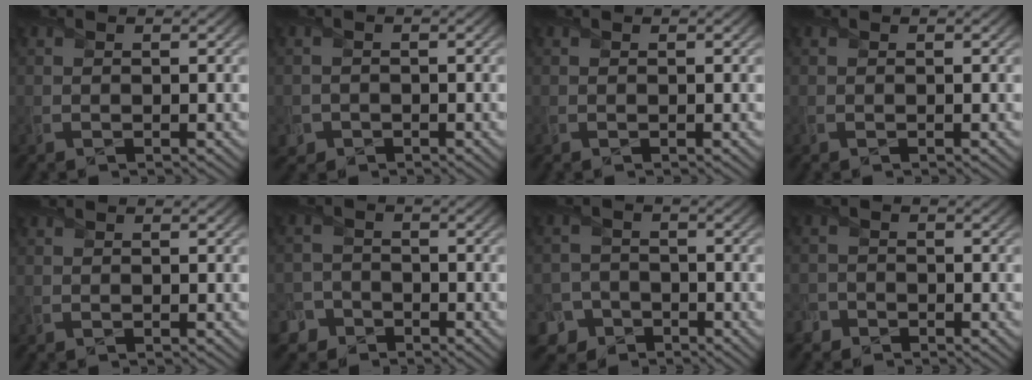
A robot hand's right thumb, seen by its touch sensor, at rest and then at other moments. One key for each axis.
{"total": 1.7, "fx": -0.9, "fy": 1.4, "fz": 0.1, "tx": 0.006, "ty": -0.005, "tz": -0.020}
{"total": 0.0}
{"total": 0.0}
{"total": 0.0}
{"total": 4.3, "fx": -3.3, "fy": 2.8, "fz": 0.5, "tx": 0.002, "ty": 0.001, "tz": -0.068}
{"total": 5.4, "fx": -3.7, "fy": 3.8, "fz": 0.8, "tx": 0.001, "ty": -0.004, "tz": -0.077}
{"total": 2.0, "fx": -1.6, "fy": 1.2, "fz": 0.1, "tx": 0.002, "ty": 0.001, "tz": -0.041}